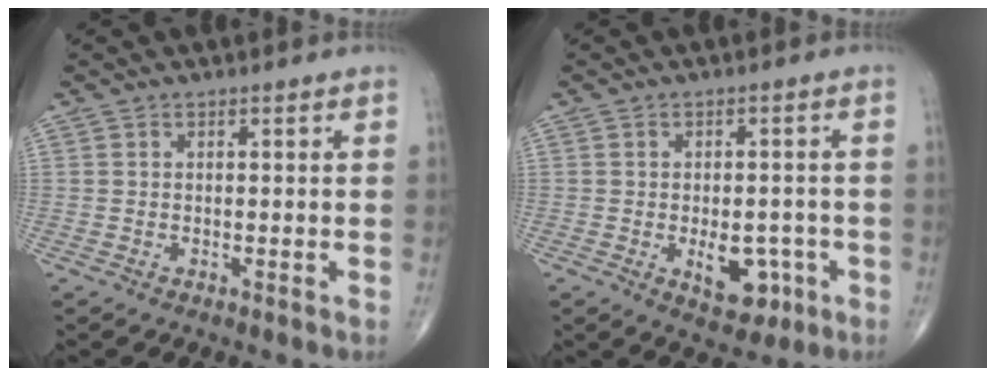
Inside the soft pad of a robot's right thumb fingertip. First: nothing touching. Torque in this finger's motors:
{"motor_torque": [2.59, 2.42, 1.01, -0.52, 0.24]}